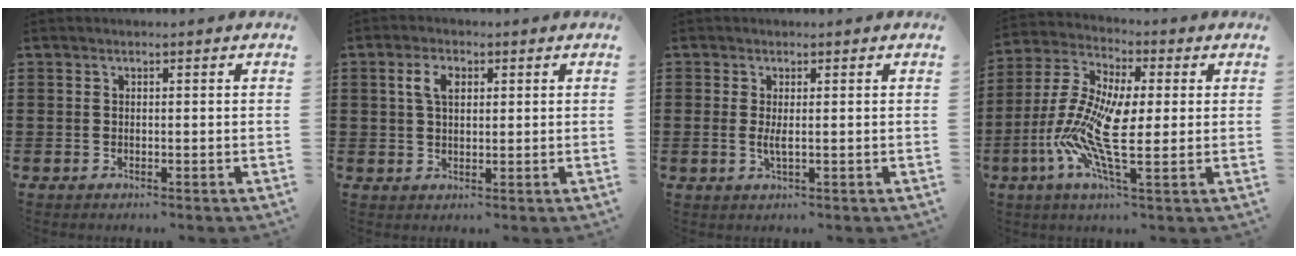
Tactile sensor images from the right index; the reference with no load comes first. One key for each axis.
{"total": 3.8, "fx": 1.2, "fy": 2.1, "fz": 2.9, "tx": -0.065, "ty": 0.013, "tz": 0.020}
{"total": 2.0, "fx": 0.1, "fy": 0.4, "fz": 1.9, "tx": -0.037, "ty": -0.003, "tz": 0.002}
{"total": 12.0, "fx": -1.9, "fy": 4.1, "fz": 11.1, "tx": -0.255, "ty": -0.013, "tz": -0.043}